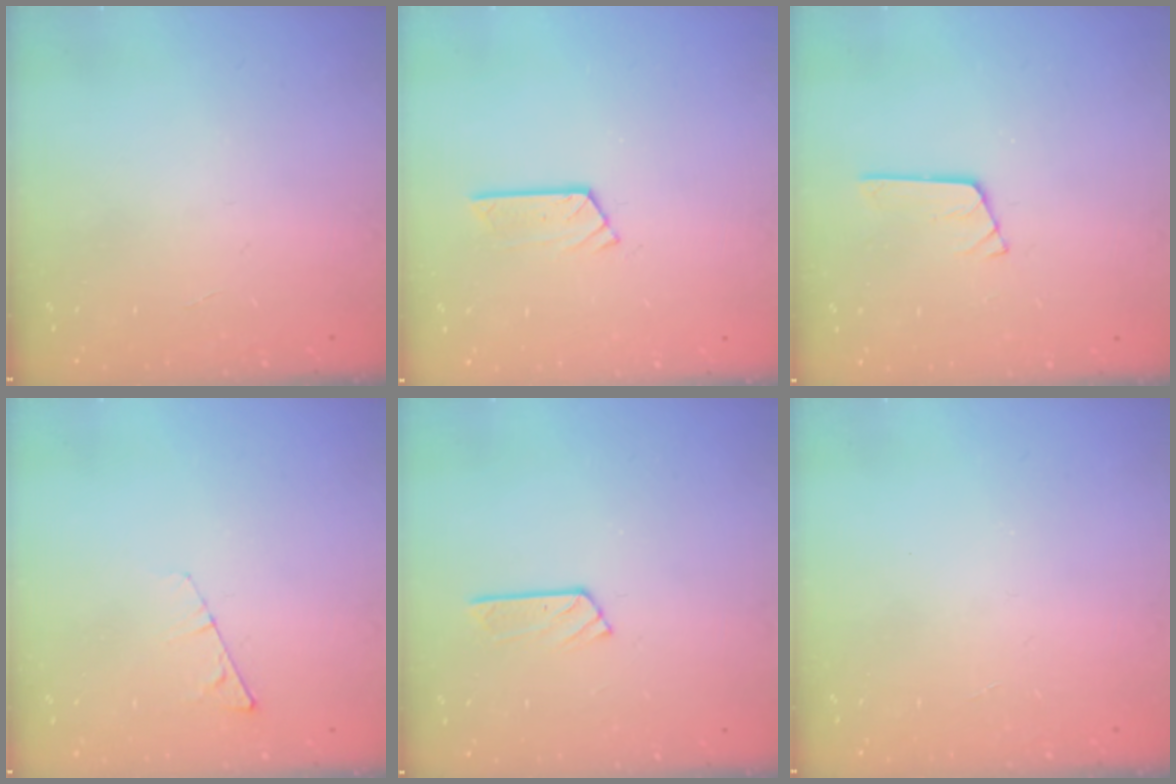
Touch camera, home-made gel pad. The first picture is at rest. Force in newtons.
{"total": 5.3, "press": 5.3, "slide": 0.2}
{"total": 3.0, "press": 3.0, "slide": 0.4}
{"total": 3.5, "press": 3.4, "slide": 0.4}
{"total": 3.0, "press": 3.0, "slide": 0.3}
{"total": 0.0}